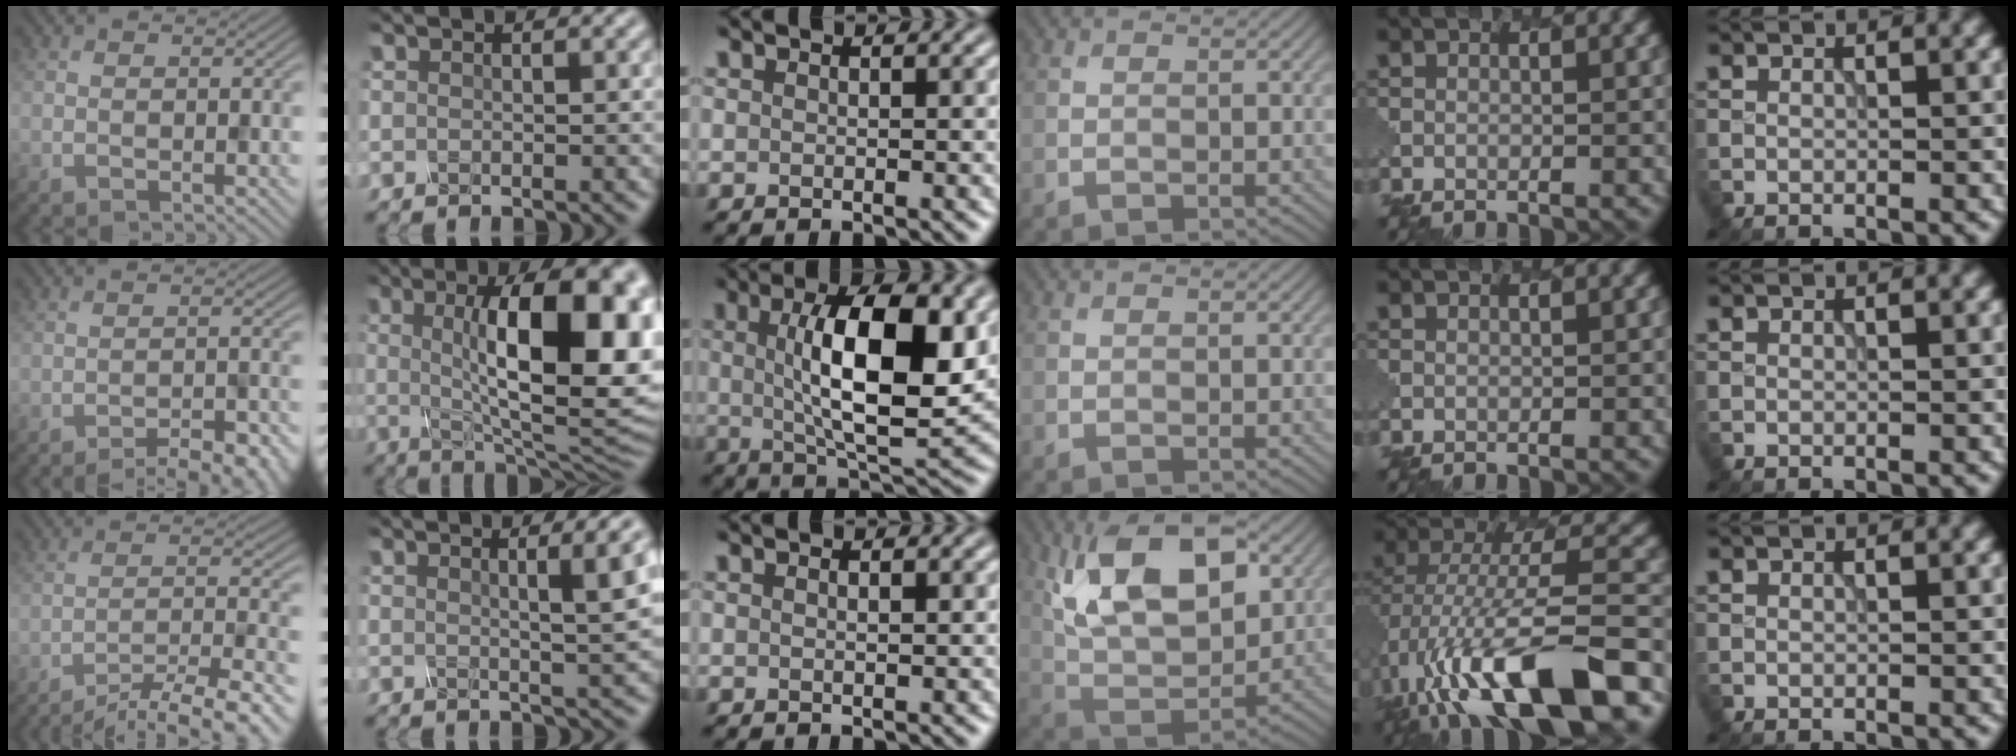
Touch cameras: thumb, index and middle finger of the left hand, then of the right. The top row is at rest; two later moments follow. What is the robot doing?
{"motion": "unscrew", "object": "spray bottle"}